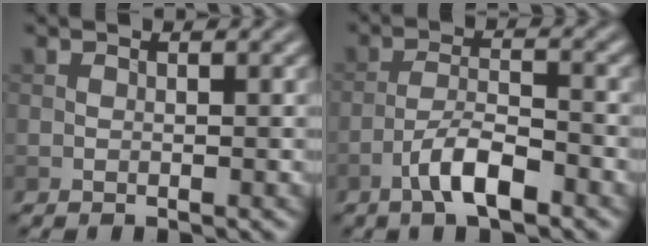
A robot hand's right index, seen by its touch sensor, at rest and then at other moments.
{"total": 4.7, "force": [-2.8, 1.3, 3.5], "torque": [-0.066, 0.009, -0.056]}